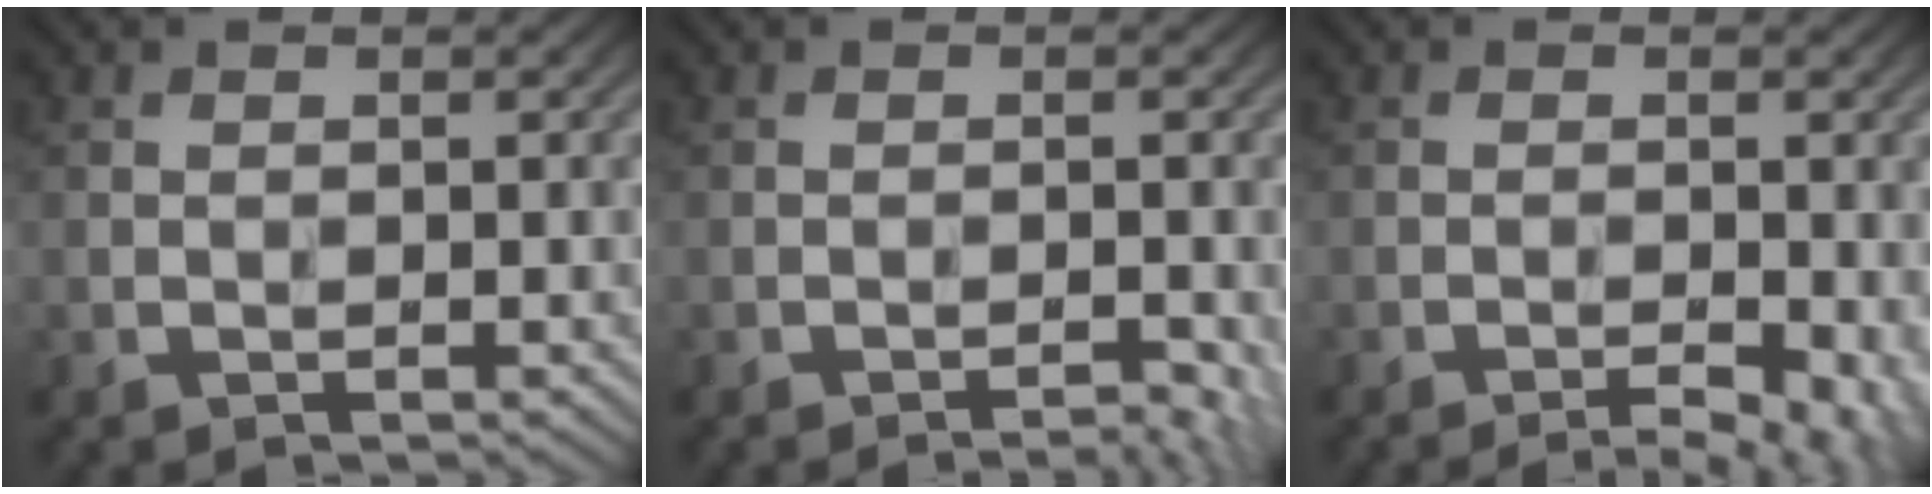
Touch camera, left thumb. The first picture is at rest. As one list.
[{"total": 2.0, "force": [-1.4, 0.4, 1.4], "torque": [-0.017, 0.002, -0.019]}, {"total": 4.7, "force": [-2.7, 1.0, 3.7], "torque": [-0.049, -0.004, -0.036]}]